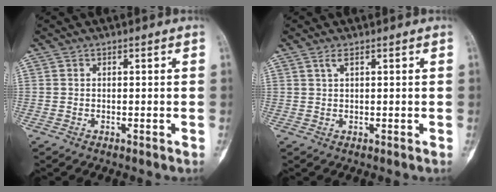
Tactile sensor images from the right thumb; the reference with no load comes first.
{"total": 1.2, "force": [0.7, 0.2, 1.0], "torque": [-0.027, 0.005, 0.017]}